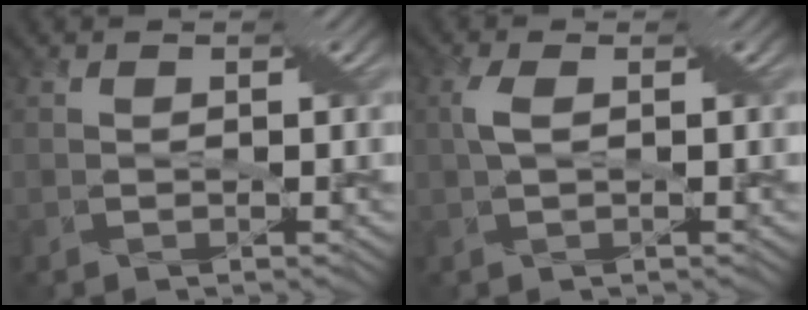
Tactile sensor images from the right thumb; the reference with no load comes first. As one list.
[{"total": 3.0, "force": [0.3, 1.1, 2.8], "torque": [-0.064, 0.006, 0.004]}]